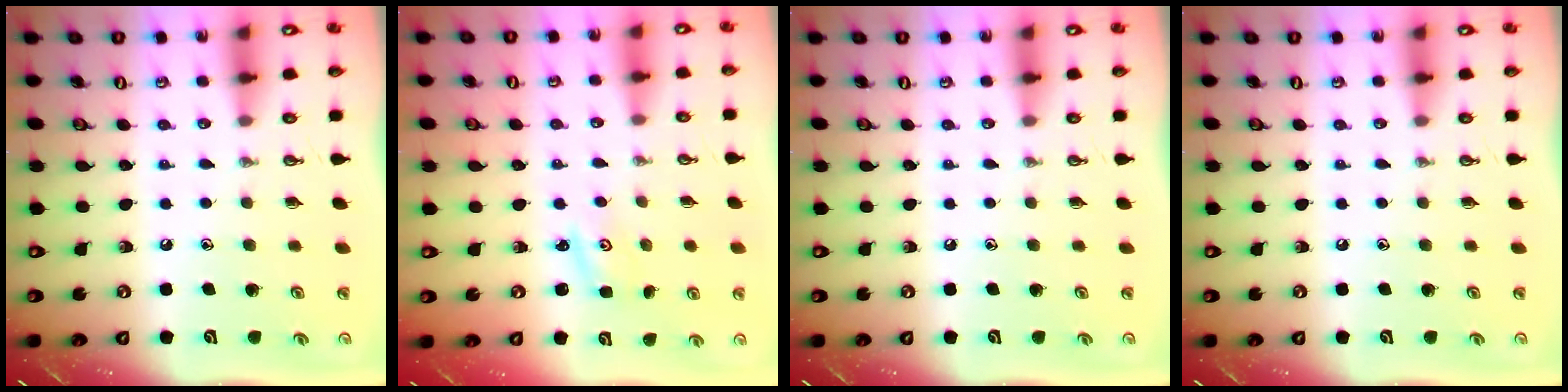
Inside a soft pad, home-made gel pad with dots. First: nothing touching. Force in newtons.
{"total": 1.3, "press": 1.3, "slide": 0.2}
{"total": 0.0}
{"total": 0.0}